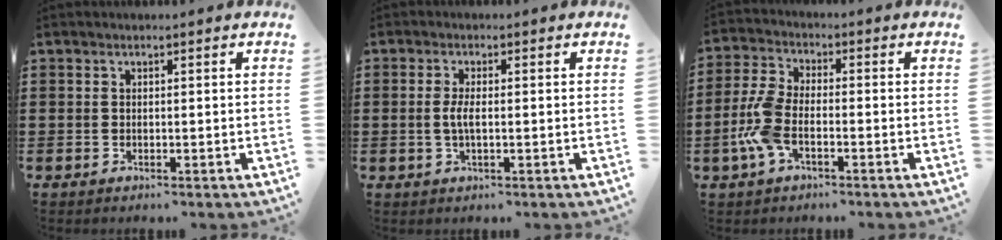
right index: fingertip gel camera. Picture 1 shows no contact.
{"total": 2.8, "force": [-0.3, 0.6, 2.7], "torque": [-0.064, -0.006, -0.012]}
{"total": 6.7, "force": [-2.4, 2.9, 5.5], "torque": [-0.145, -0.007, -0.053]}